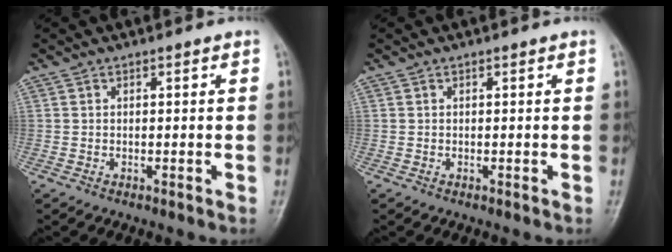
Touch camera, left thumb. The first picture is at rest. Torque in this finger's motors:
{"motor_torque": [0.00, 0.00, -0.01, 0.00, 0.00]}